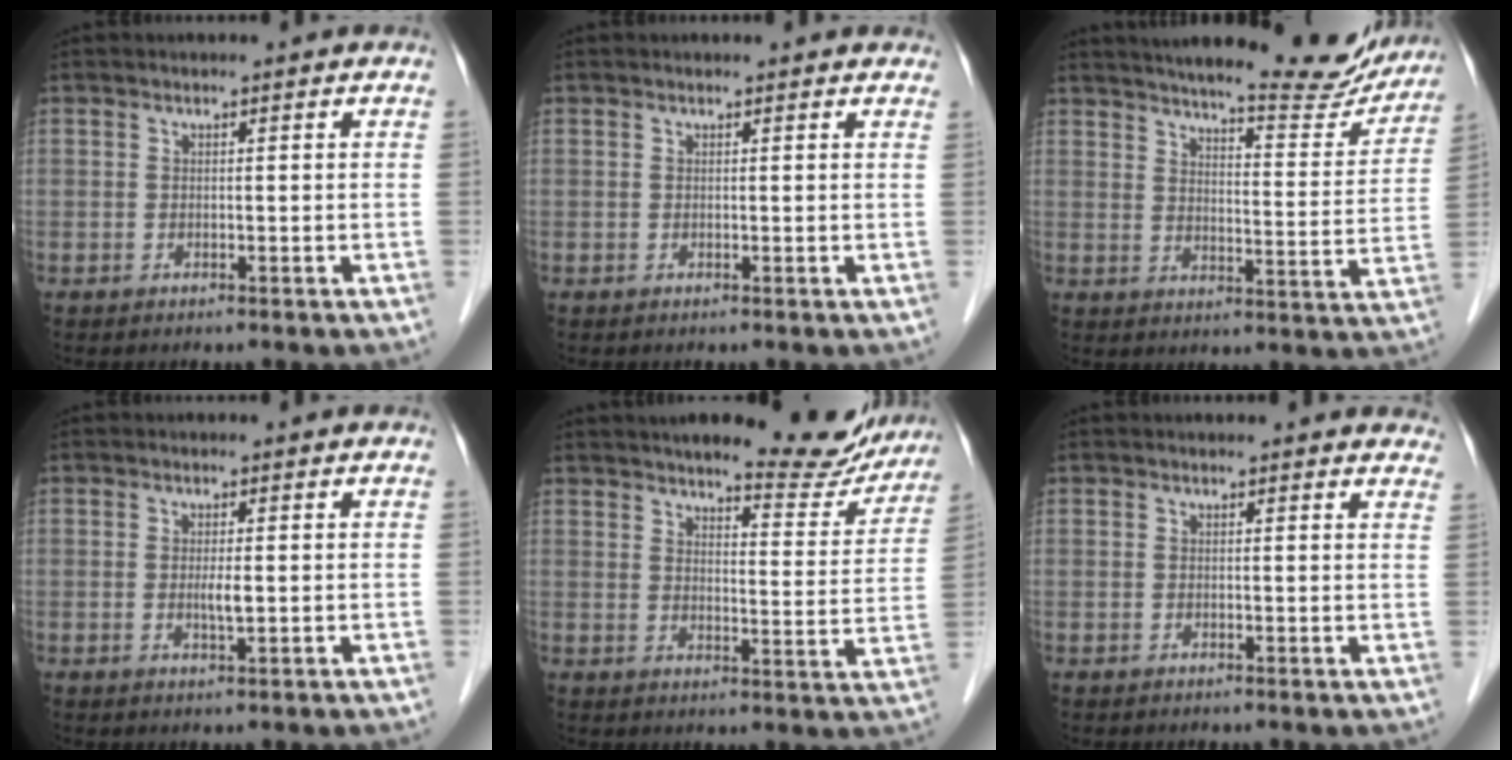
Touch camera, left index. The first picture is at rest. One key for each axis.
{"total": 2.3, "fx": 2.1, "fy": 0.6, "fz": 0.8, "tx": -0.013, "ty": 0.007, "tz": 0.013}
{"total": 19.6, "fx": 17.9, "fy": 2.5, "fz": 7.5, "tx": -0.102, "ty": -0.045, "tz": 0.220}
{"total": 1.9, "fx": -0.2, "fy": 0.3, "fz": 1.9, "tx": -0.038, "ty": -0.006, "tz": -0.002}
{"total": 12.6, "fx": 11.5, "fy": 2.4, "fz": 4.5, "tx": -0.043, "ty": -0.024, "tz": 0.134}
{"total": 6.2, "fx": 5.8, "fy": 1.5, "fz": 1.6, "tx": 0.001, "ty": -0.002, "tz": 0.039}